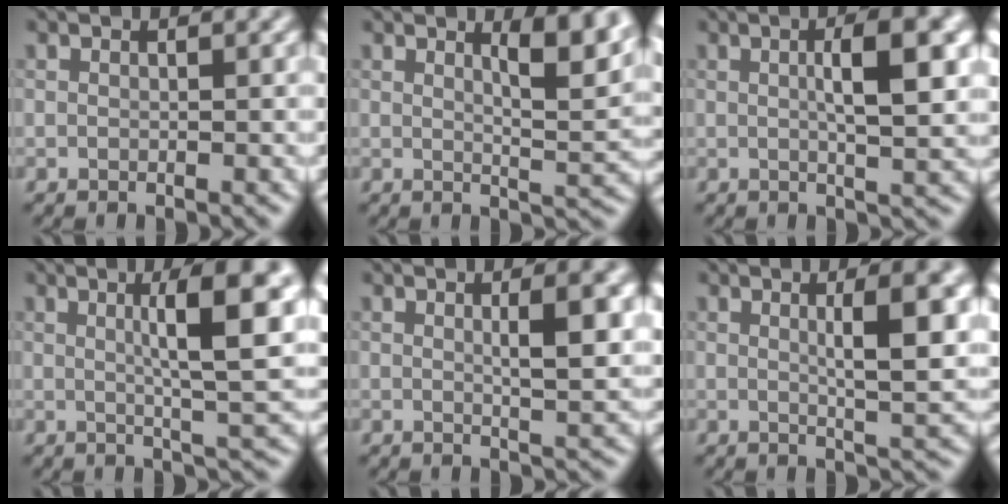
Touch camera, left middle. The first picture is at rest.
{"total": 4.8, "force": [2.4, 1.3, 3.9], "torque": [-0.051, -0.004, 0.037]}
{"total": 5.3, "force": [0.9, 1.1, 5.1], "torque": [-0.074, 0.009, 0.012]}
{"total": 7.5, "force": [1.8, 1.3, 7.2], "torque": [-0.095, 0.007, 0.026]}
{"total": 3.8, "force": [0.8, 0.8, 3.6], "torque": [-0.047, 0.002, 0.011]}
{"total": 5.5, "force": [1.1, 1.2, 5.2], "torque": [-0.068, 0.003, 0.017]}